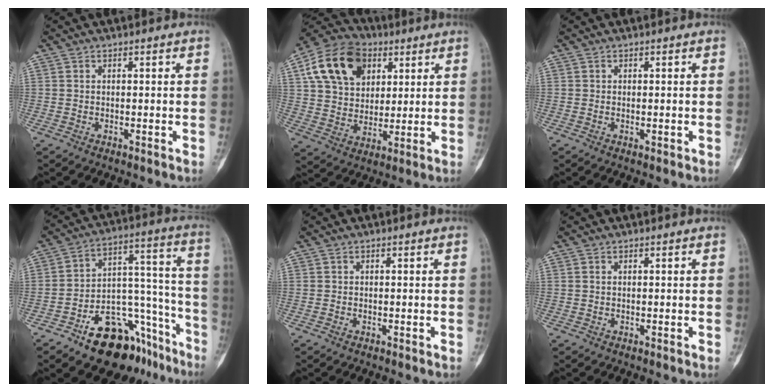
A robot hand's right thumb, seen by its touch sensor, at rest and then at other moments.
{"total": 17.0, "force": [6.5, 12.2, 9.9], "torque": [-0.157, -0.004, 0.113]}
{"total": 0.8, "force": [-0.2, 0.4, 0.7], "torque": [-0.012, 0.000, -0.001]}
{"total": 20.5, "force": [-12.8, 10.8, 11.7], "torque": [-0.111, 0.122, -0.192]}
{"total": 0.0}
{"total": 0.0}